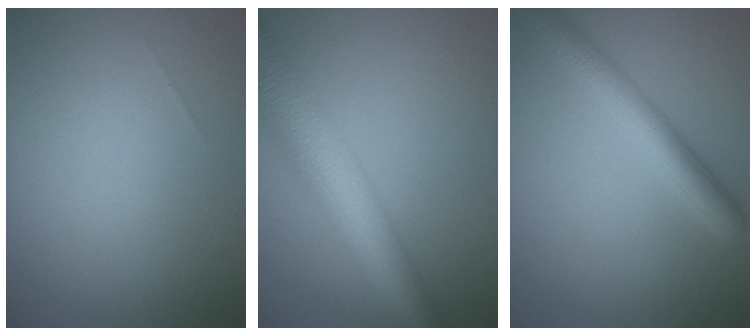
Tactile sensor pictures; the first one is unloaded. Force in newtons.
{"total": 9.5, "press": 9.5, "slide": 0.3}
{"total": 4.3, "press": 4.3, "slide": 0.2}